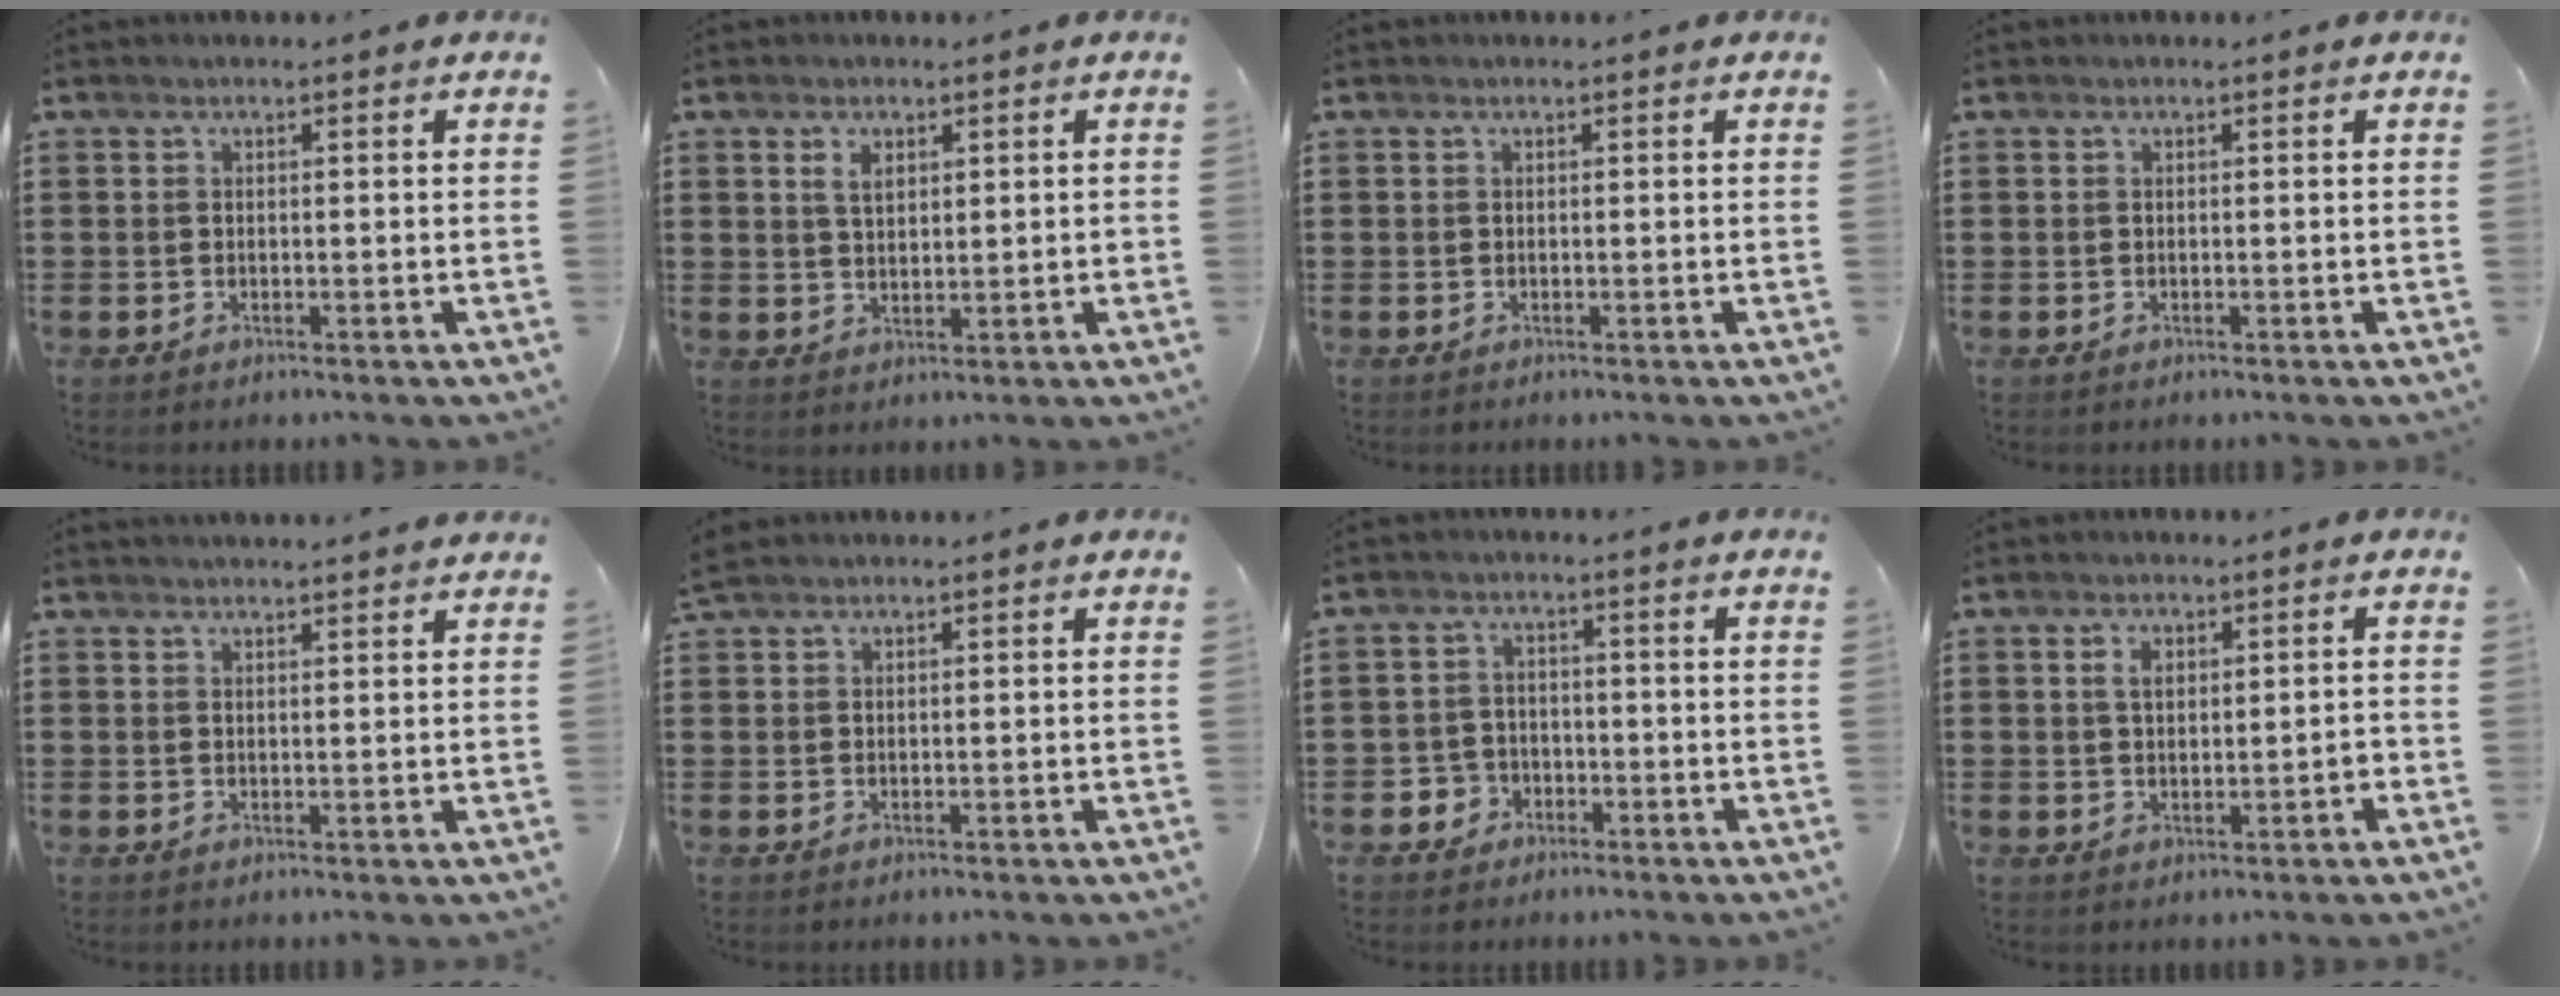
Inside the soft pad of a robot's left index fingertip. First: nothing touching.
{"total": 2.7, "force": [1.3, 1.5, 1.8], "torque": [-0.032, 0.003, 0.022]}
{"total": 0.0}
{"total": 0.0}
{"total": 1.9, "force": [1.9, -0.2, 0.2], "torque": [-0.008, -0.003, 0.037]}
{"total": 1.6, "force": [1.4, 0.4, 0.7], "torque": [-0.016, 0.002, 0.027]}
{"total": 3.3, "force": [-1.9, 2.7, 0.5], "torque": [-0.018, 0.007, -0.040]}
{"total": 2.7, "force": [0.6, 1.5, 2.2], "torque": [-0.044, 0.008, 0.009]}